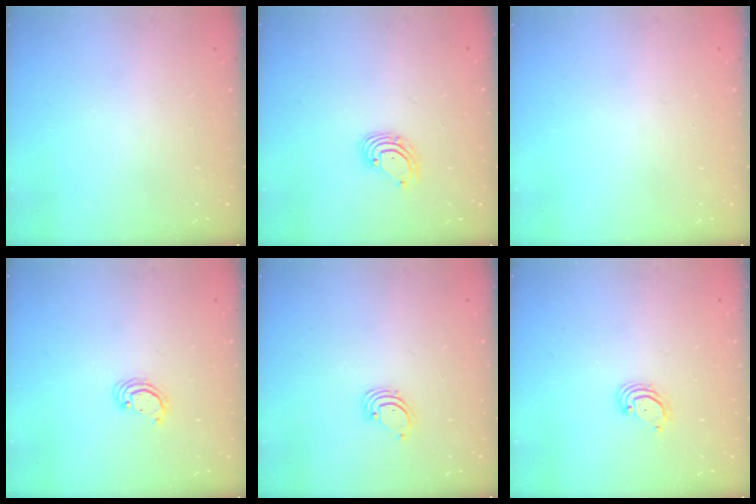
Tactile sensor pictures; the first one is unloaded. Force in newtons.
{"total": 2.6, "press": 2.6, "slide": 0.1}
{"total": 0.0}
{"total": 2.2, "press": 2.2, "slide": 0.1}
{"total": 1.6, "press": 1.6, "slide": 0.1}
{"total": 3.0, "press": 3.0, "slide": 0.3}